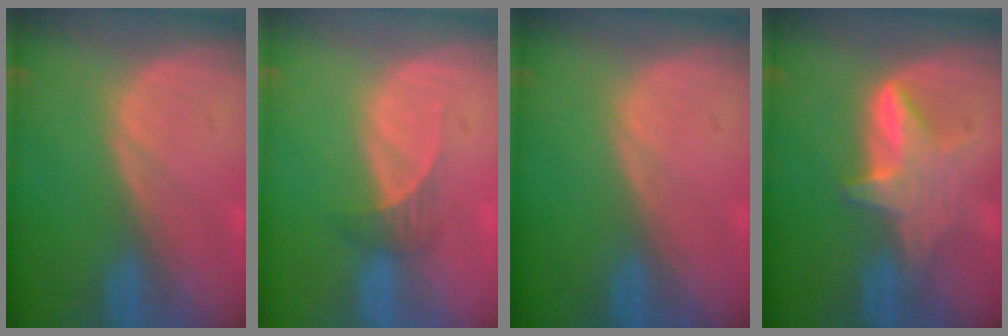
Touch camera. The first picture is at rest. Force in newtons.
{"total": 2.1, "press": 1.9, "slide": 0.9}
{"total": 0.0}
{"total": 6.1, "press": 5.7, "slide": 2.1}